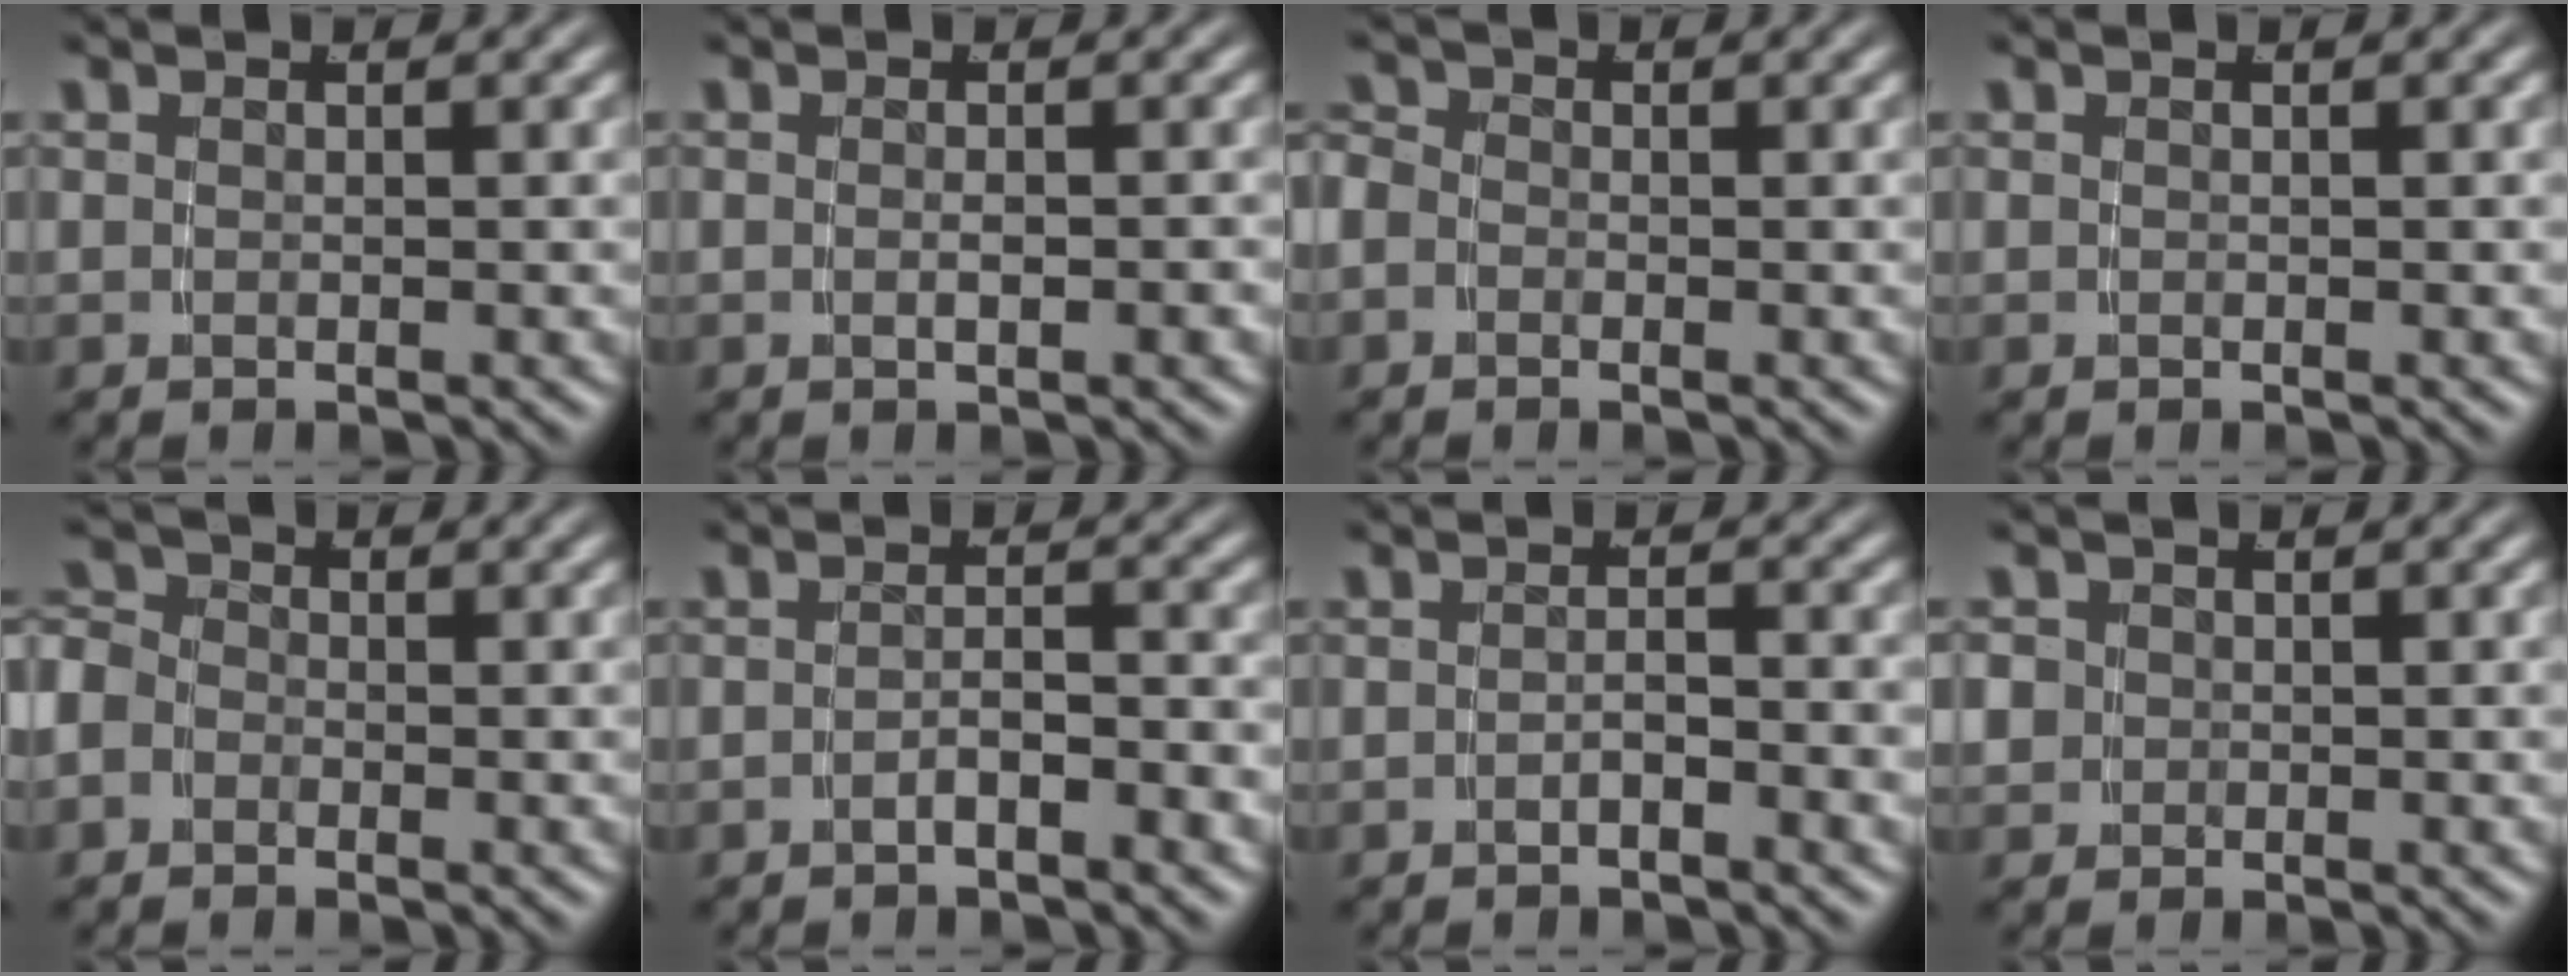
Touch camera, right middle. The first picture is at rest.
{"total": 0.8, "force": [-0.5, -0.1, 0.7], "torque": [-0.012, -0.001, -0.006]}
{"total": 2.3, "force": [-0.6, 2.1, 0.9], "torque": [-0.025, -0.005, -0.016]}
{"total": 0.0}
{"total": 3.3, "force": [-0.8, 3.0, 1.3], "torque": [-0.034, -0.010, -0.017]}
{"total": 2.0, "force": [-1.7, 0.1, 1.0], "torque": [-0.011, 0.000, -0.032]}
{"total": 1.4, "force": [-1.2, -0.1, 0.7], "torque": [-0.008, 0.000, -0.022]}
{"total": 1.9, "force": [-0.1, 1.8, 0.6], "torque": [-0.024, -0.009, 0.003]}